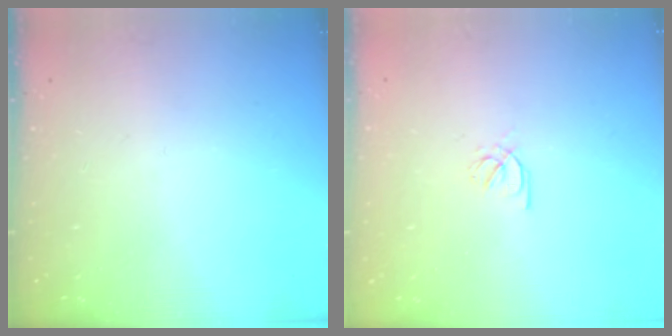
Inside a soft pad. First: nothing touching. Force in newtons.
{"total": 2.1, "press": 2.1, "slide": 0.2}